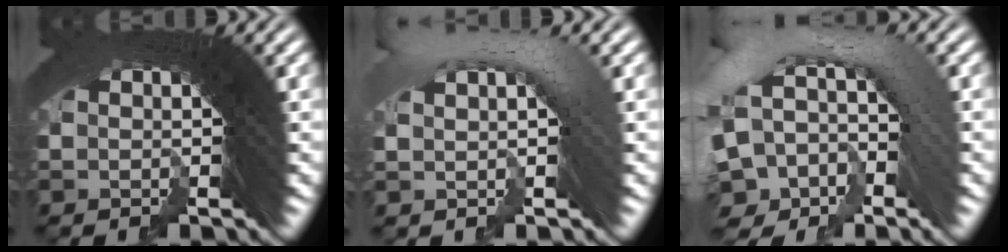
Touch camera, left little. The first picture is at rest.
{"total": 2.8, "force": [1.6, 0.3, 2.3], "torque": [-0.028, 0.028, 0.025]}
{"total": 8.9, "force": [-1.0, 6.8, 5.8], "torque": [-0.118, 0.011, -0.033]}